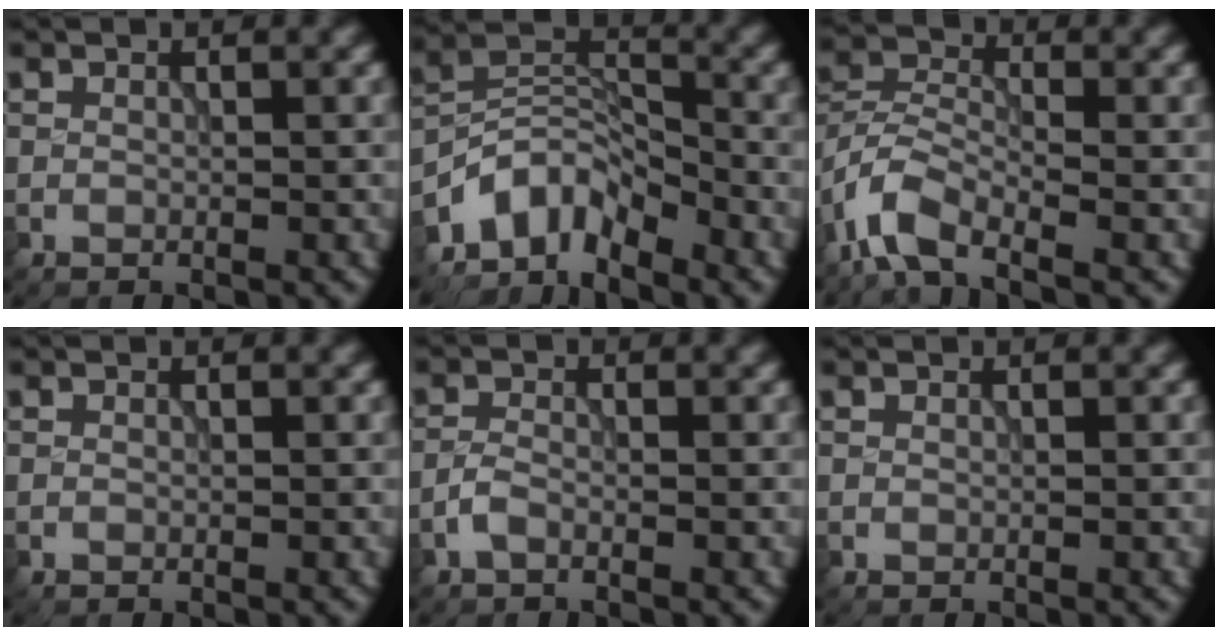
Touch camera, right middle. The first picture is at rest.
{"total": 5.6, "force": [-4.6, 2.4, 2.0], "torque": [-0.025, 0.004, -0.101]}
{"total": 5.0, "force": [-3.3, 2.1, 3.1], "torque": [-0.062, 0.002, -0.078]}
{"total": 0.0}
{"total": 1.3, "force": [-0.9, 0.5, 0.8], "torque": [-0.018, 0.003, -0.024]}
{"total": 0.0}